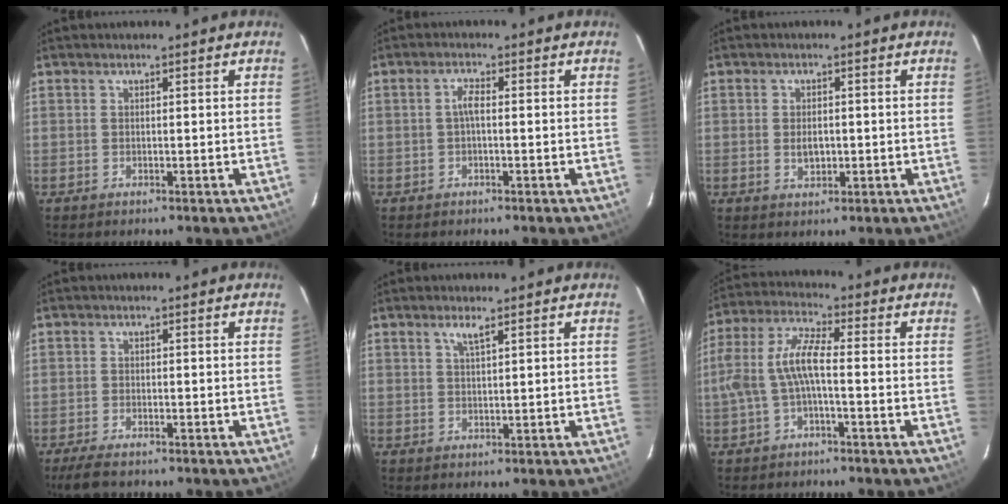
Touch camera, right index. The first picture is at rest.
{"total": 1.8, "force": [-0.3, 0.5, 1.8], "torque": [-0.037, 0.007, -0.006]}
{"total": 2.9, "force": [-0.3, 1.9, 2.1], "torque": [-0.035, -0.002, -0.003]}
{"total": 4.7, "force": [-3.8, 1.3, 2.4], "torque": [-0.063, -0.016, -0.070]}
{"total": 1.9, "force": [1.2, 0.1, 1.5], "torque": [-0.029, 0.002, 0.023]}
{"total": 7.9, "force": [-1.8, 2.0, 7.4], "torque": [-0.169, 0.013, -0.030]}